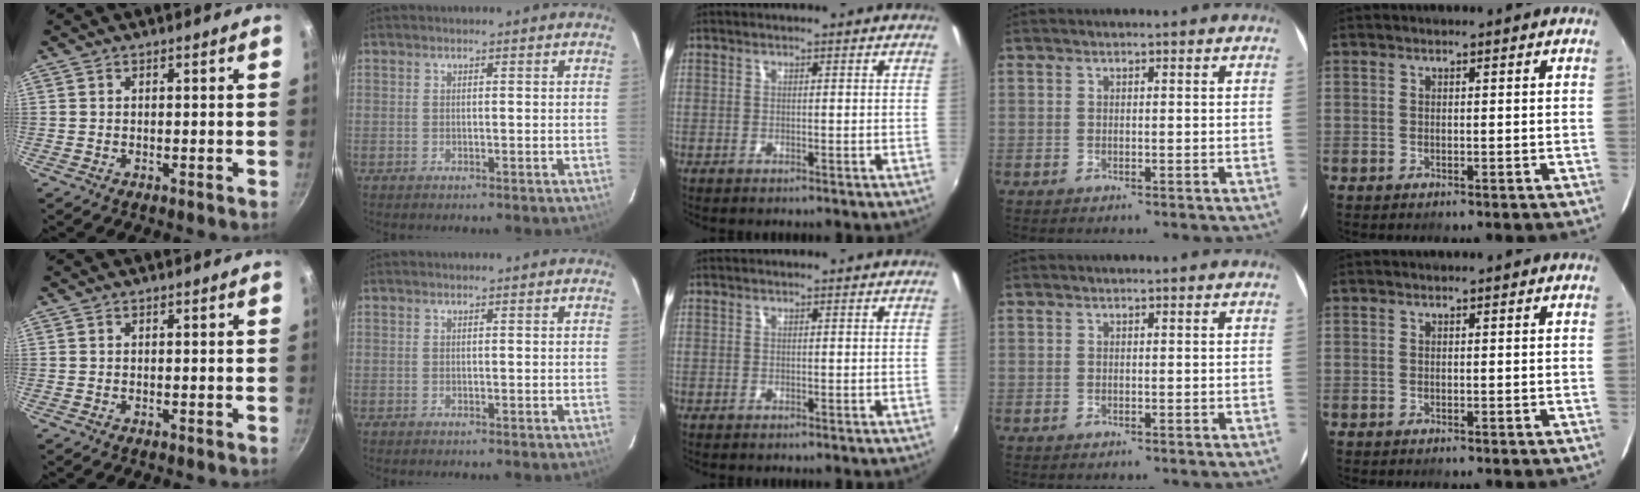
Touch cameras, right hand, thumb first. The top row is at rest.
{}